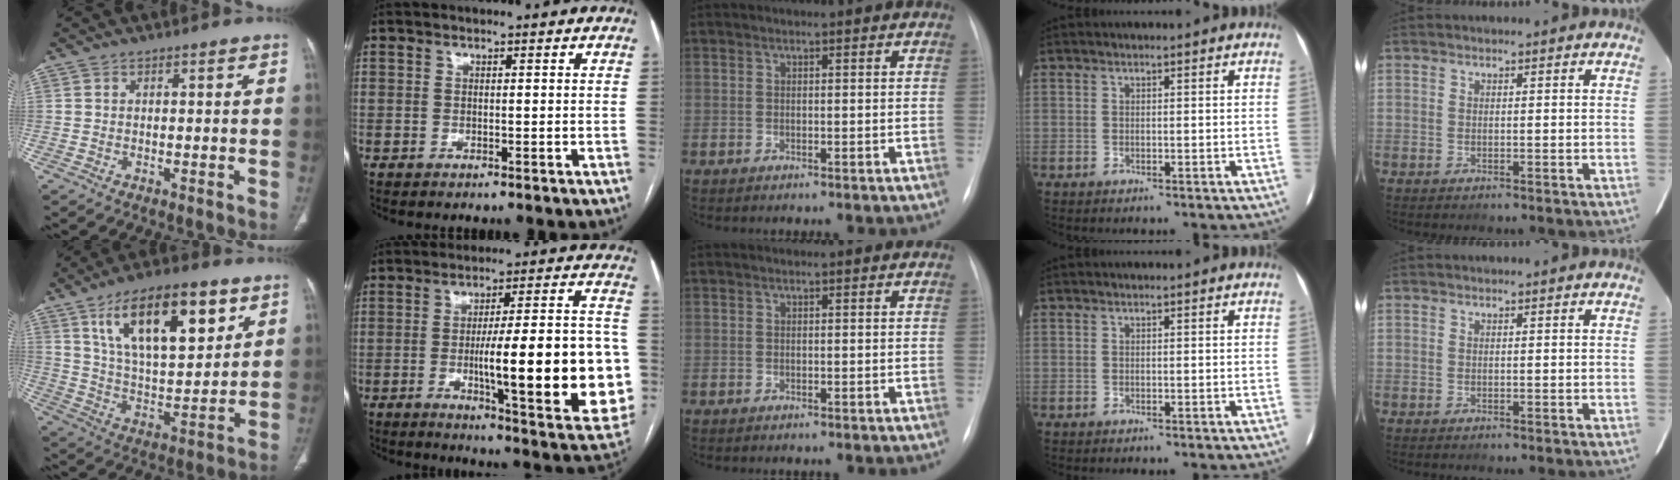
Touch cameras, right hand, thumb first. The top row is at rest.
{"thumb": {"total": 20.7, "force": [10.0, 8.7, 15.9], "torque": [-0.221, -0.042, 0.177]}, "index": {"total": 23.7, "force": [-3.8, 3.4, 23.2], "torque": [-0.254, 0.011, -0.042]}}